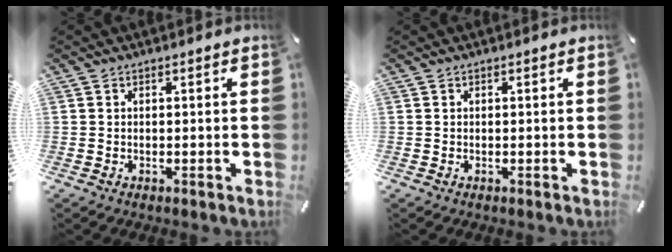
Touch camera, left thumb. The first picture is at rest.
{"total": 0.0}